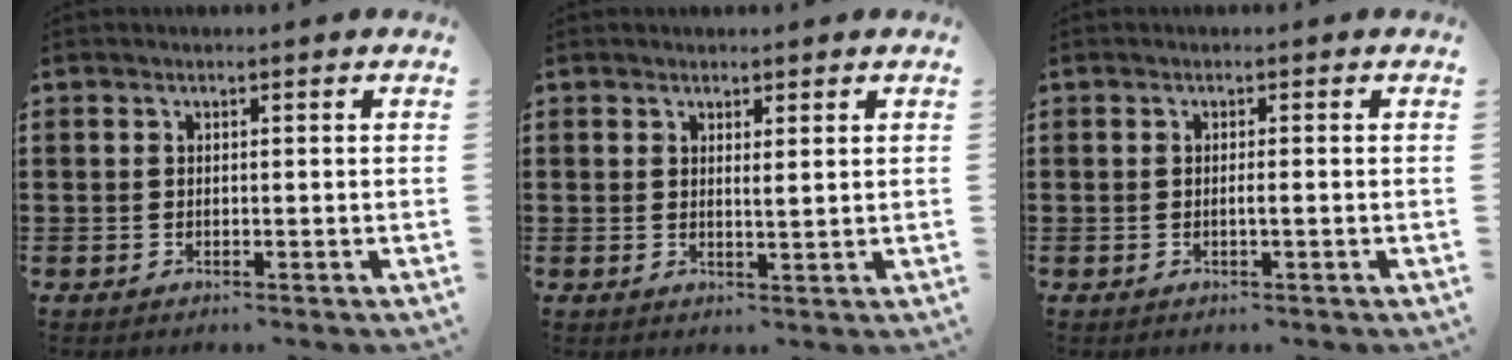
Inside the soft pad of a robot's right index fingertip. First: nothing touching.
{"total": 1.3, "force": [1.0, 0.0, 0.8], "torque": [-0.017, 0.001, 0.019]}
{"total": 1.0, "force": [-0.3, -0.1, 0.9], "torque": [-0.016, -0.004, -0.006]}